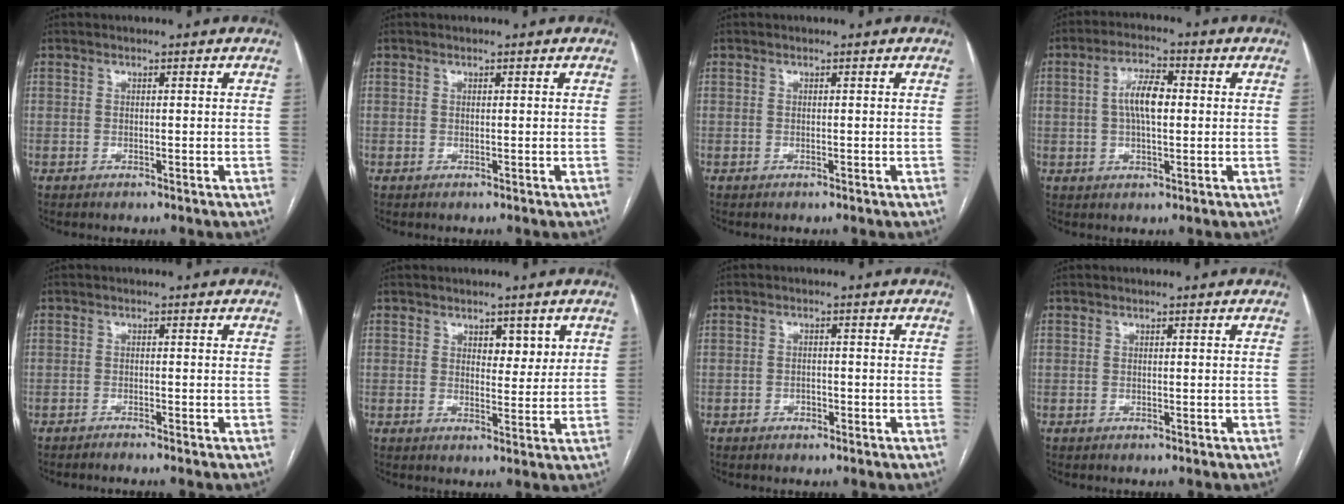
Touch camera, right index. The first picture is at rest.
{"total": 0.0}
{"total": 0.0}
{"total": 6.5, "force": [0.6, 2.3, 6.0], "torque": [-0.117, 0.013, 0.008]}
{"total": 2.4, "force": [-2.2, -0.3, 0.9], "torque": [-0.009, 0.001, -0.030]}
{"total": 3.5, "force": [1.7, 2.0, 2.3], "torque": [-0.024, -0.003, 0.025]}
{"total": 1.6, "force": [-1.0, 1.2, 0.6], "torque": [-0.007, 0.006, -0.013]}
{"total": 0.0}